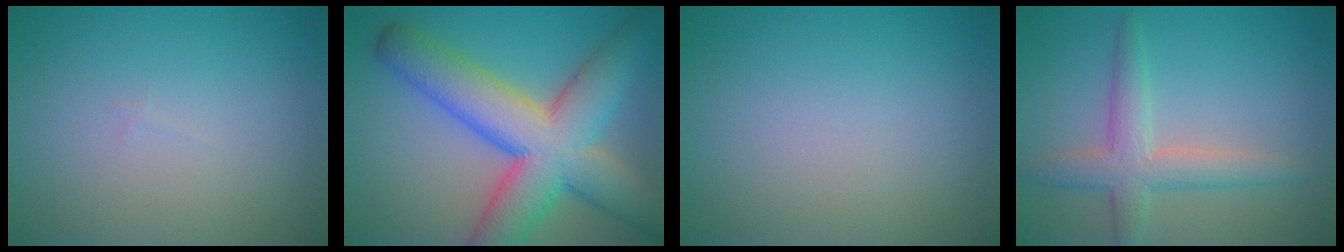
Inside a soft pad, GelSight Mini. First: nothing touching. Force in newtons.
{"total": 11.7, "press": 11.7, "slide": 0.5}
{"total": 0.0}
{"total": 3.9, "press": 3.9, "slide": 0.1}